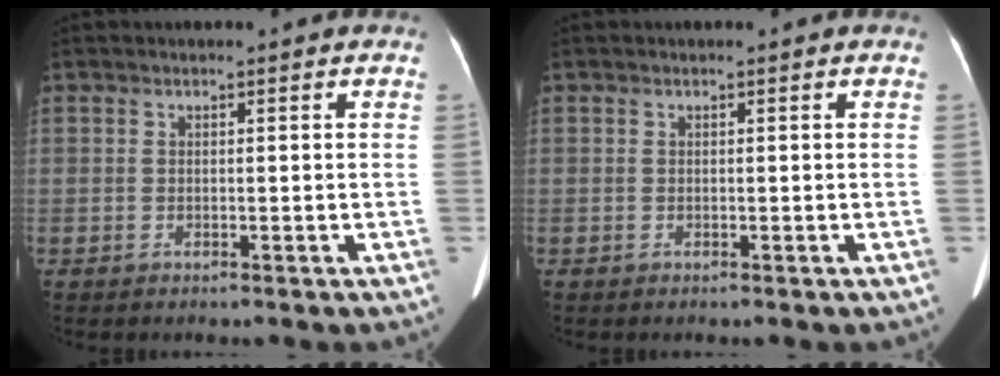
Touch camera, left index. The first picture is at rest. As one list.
[{"total": 0.0}]